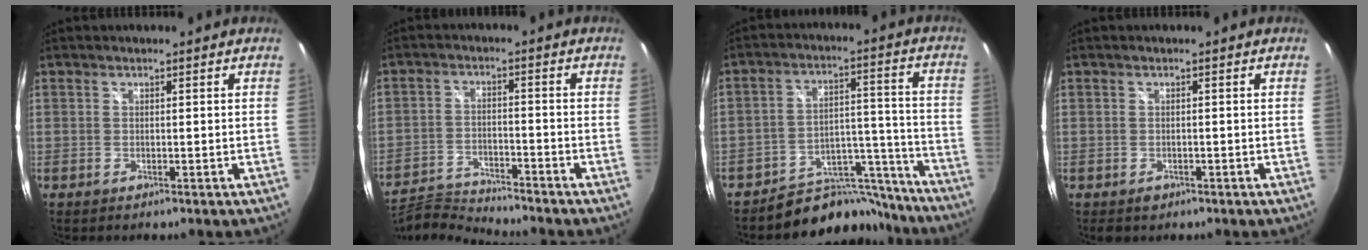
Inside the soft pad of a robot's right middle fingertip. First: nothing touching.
{"total": 10.1, "force": [-10.0, 0.5, 1.9], "torque": [-0.058, -0.008, -0.186]}
{"total": 13.7, "force": [-12.5, 5.4, 1.1], "torque": [0.000, 0.065, -0.176]}
{"total": 1.9, "force": [-1.0, 1.4, 0.7], "torque": [-0.015, -0.004, -0.013]}